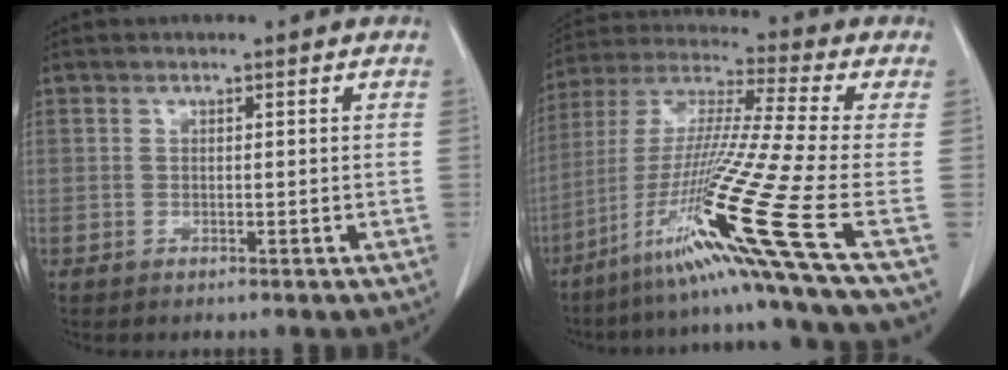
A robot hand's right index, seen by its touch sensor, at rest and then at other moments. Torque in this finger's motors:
{"motor_torque": [0.99, 0.33, 0.45, 0.21]}